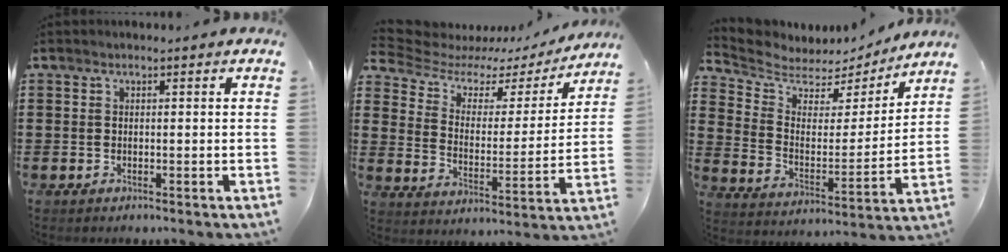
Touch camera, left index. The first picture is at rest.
{"total": 5.5, "force": [4.3, 2.8, 2.1], "torque": [-0.069, -0.024, 0.070]}
{"total": 4.9, "force": [4.4, 2.1, 0.2], "torque": [-0.044, -0.039, 0.071]}